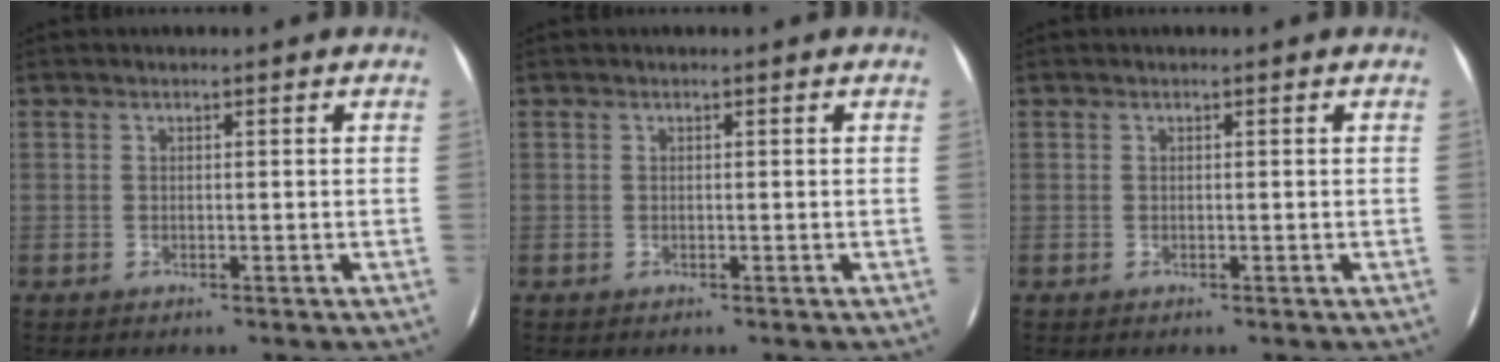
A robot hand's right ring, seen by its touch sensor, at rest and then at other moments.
{"total": 0.0}
{"total": 0.0}